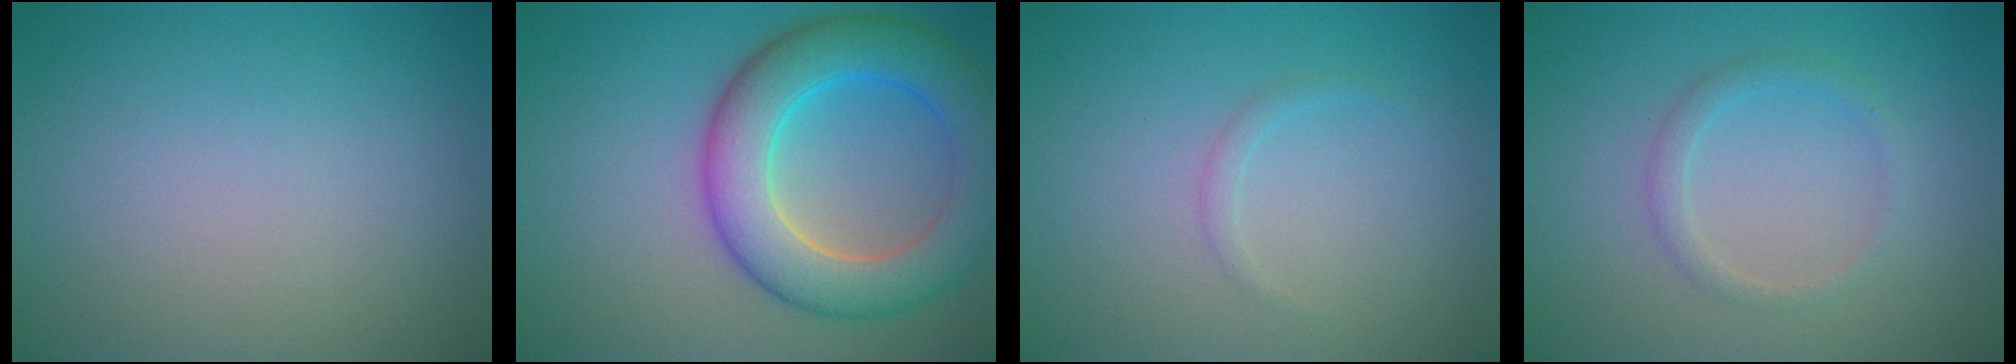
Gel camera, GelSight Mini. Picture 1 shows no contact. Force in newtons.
{"total": 8.1, "press": 8.1, "slide": 0.4}
{"total": 0.8, "press": 0.7, "slide": 0.1}
{"total": 1.5, "press": 1.5, "slide": 0.1}